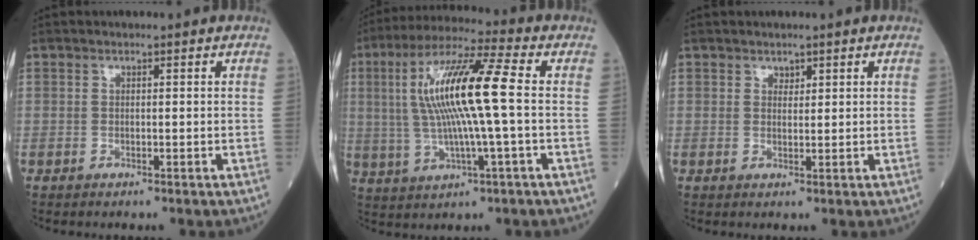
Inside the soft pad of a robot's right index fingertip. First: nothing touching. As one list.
[{"total": 14.4, "force": [1.1, 0.7, 14.4], "torque": [-0.285, 0.017, 0.018]}, {"total": 1.1, "force": [0.8, 0.7, 0.4], "torque": [-0.003, -0.002, 0.012]}]